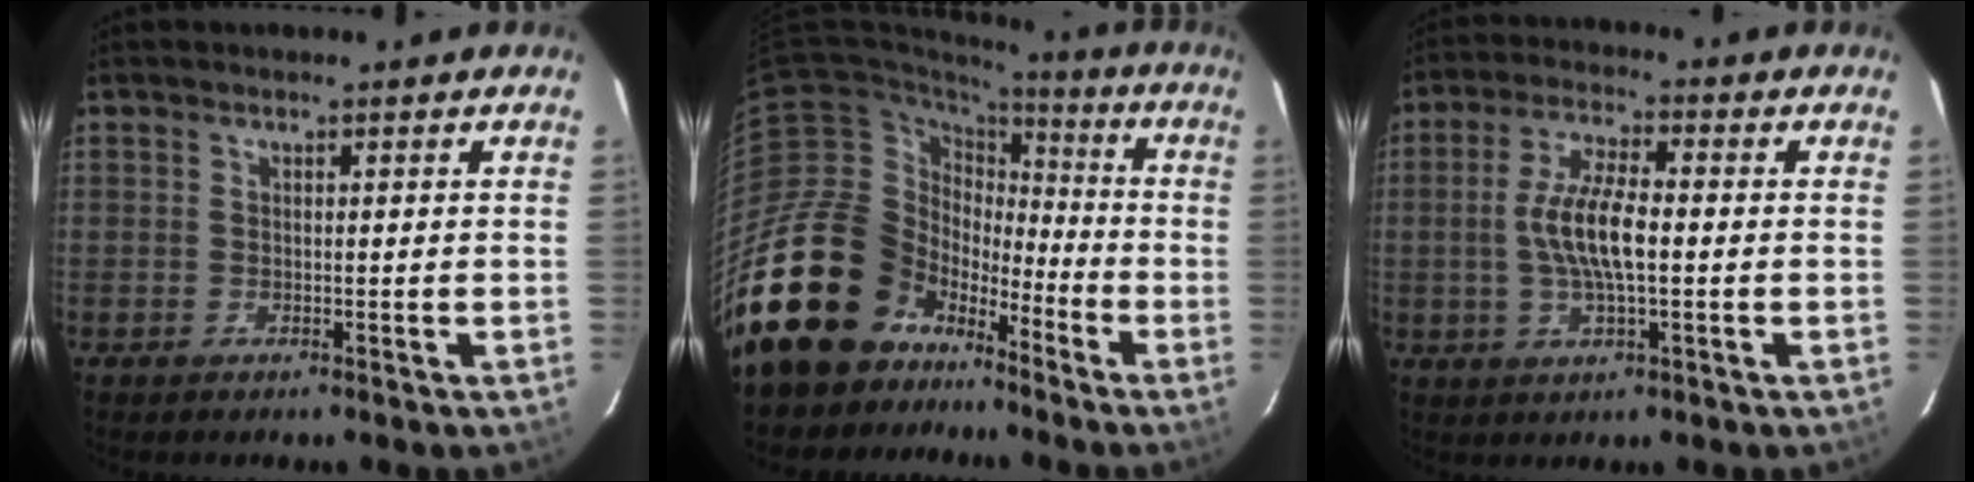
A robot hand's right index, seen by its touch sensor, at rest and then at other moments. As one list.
[{"total": 22.8, "force": [-14.1, 15.7, 8.7], "torque": [-0.199, 0.033, -0.227]}, {"total": 8.9, "force": [-0.6, 2.5, 8.5], "torque": [-0.168, 0.003, -0.012]}]